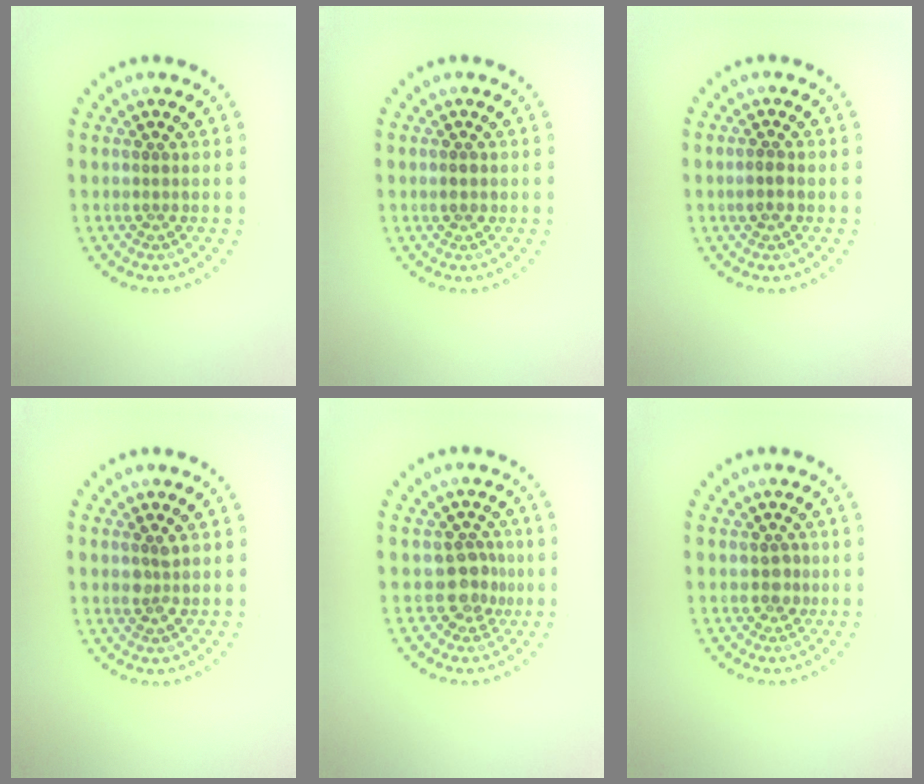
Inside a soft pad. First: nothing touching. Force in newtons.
{"total": 1.2, "press": 1.2, "slide": 0.0}
{"total": 1.4, "press": 1.4, "slide": 0.3}
{"total": 1.0, "press": 1.0, "slide": 0.3}
{"total": 2.7, "press": 2.2, "slide": 1.5}
{"total": 1.2, "press": 1.2, "slide": 0.4}